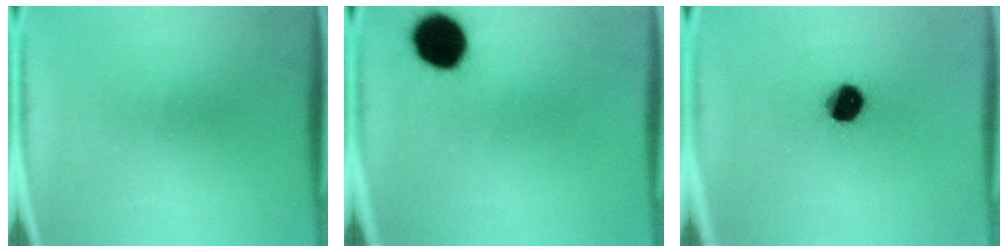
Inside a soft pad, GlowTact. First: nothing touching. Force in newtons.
{"total": 9.3}
{"total": 8.3}